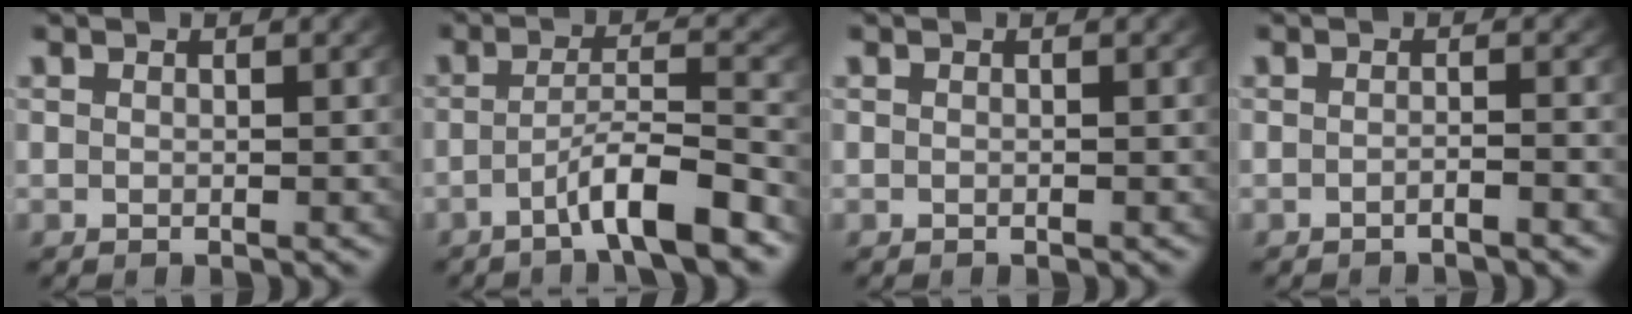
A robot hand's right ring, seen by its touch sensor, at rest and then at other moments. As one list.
[{"total": 5.1, "force": [-3.4, 0.6, 3.7], "torque": [-0.056, -0.001, -0.054]}, {"total": 0.0}, {"total": 1.2, "force": [-1.1, -0.3, 0.2], "torque": [-0.005, -0.001, -0.019]}]